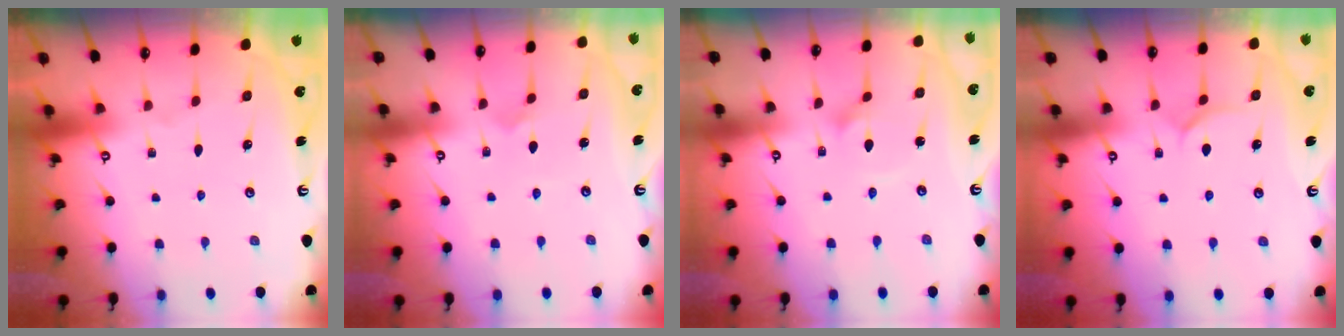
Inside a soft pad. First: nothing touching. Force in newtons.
{"total": 2.9, "press": 2.9, "slide": 0.2}
{"total": 1.6, "press": 1.6, "slide": 0.3}
{"total": 4.4, "press": 4.4, "slide": 0.3}